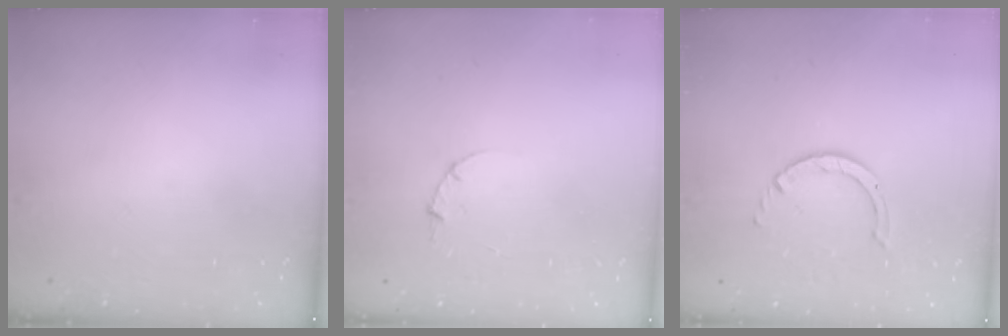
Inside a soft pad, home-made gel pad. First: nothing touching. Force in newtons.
{"total": 1.0, "press": 1.0, "slide": 0.3}
{"total": 1.4, "press": 1.4, "slide": 0.2}